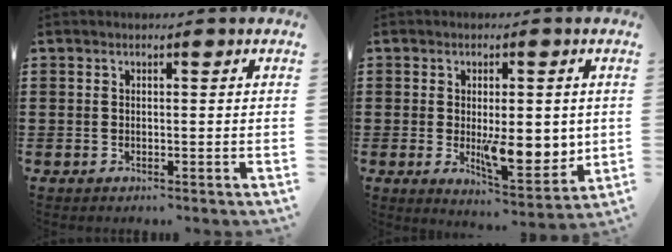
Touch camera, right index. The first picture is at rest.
{"total": 8.3, "force": [-0.3, 3.5, 7.5], "torque": [-0.105, -0.011, -0.005]}